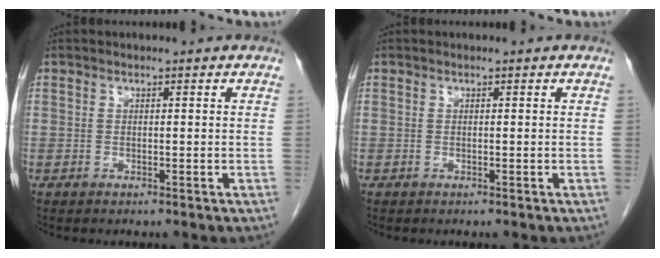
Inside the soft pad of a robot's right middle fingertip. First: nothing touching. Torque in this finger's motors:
{"motor_torque": [0.81, -0.62, 0.03, 0.01]}